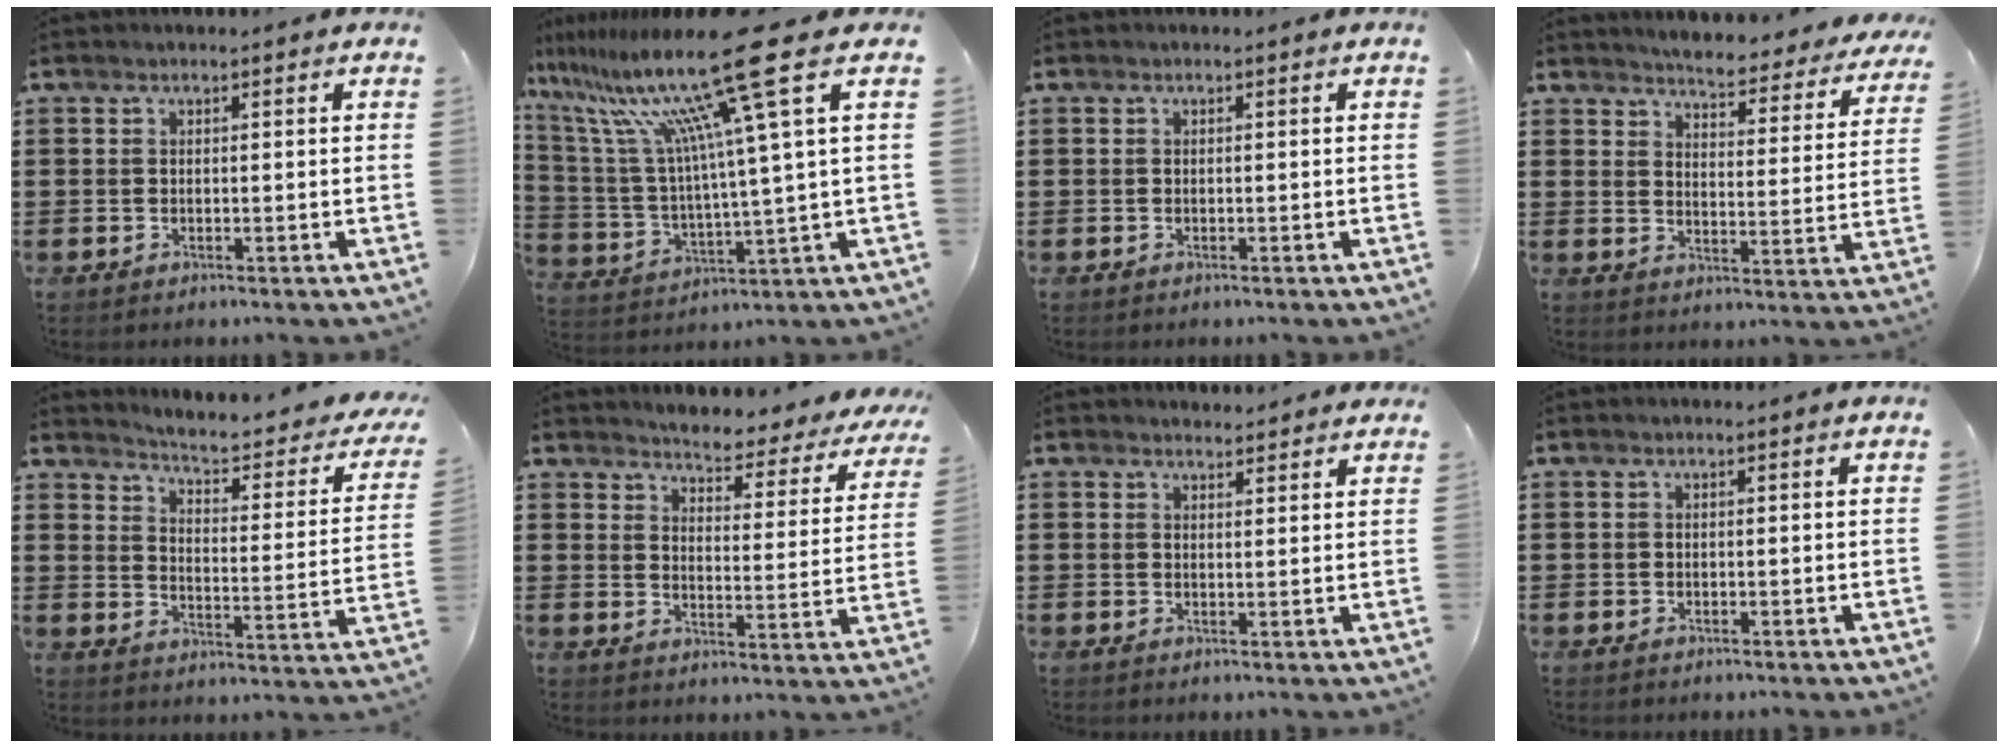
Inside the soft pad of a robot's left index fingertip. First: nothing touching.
{"total": 19.0, "force": [10.9, -0.1, 15.6], "torque": [-0.331, -0.058, 0.158]}
{"total": 0.0}
{"total": 4.3, "force": [4.2, -0.3, 0.7], "torque": [-0.031, -0.042, 0.066]}
{"total": 3.5, "force": [3.1, -0.2, 1.5], "torque": [-0.042, -0.033, 0.040]}
{"total": 3.9, "force": [3.9, -0.1, 0.6], "torque": [-0.030, -0.042, 0.058]}
{"total": 2.0, "force": [2.0, 0.3, 0.1], "torque": [-0.005, 0.001, 0.039]}
{"total": 0.0}